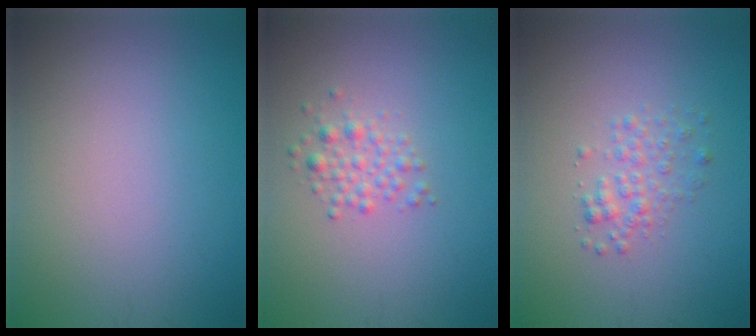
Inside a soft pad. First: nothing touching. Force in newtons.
{"total": 1.9, "press": 1.9, "slide": 0.1}
{"total": 1.8, "press": 1.8, "slide": 0.1}